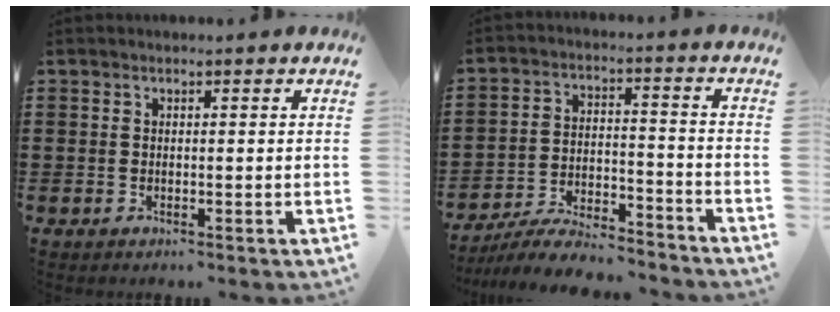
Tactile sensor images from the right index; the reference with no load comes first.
{"total": 7.2, "force": [-6.9, 0.7, 2.0], "torque": [-0.038, 0.012, -0.133]}